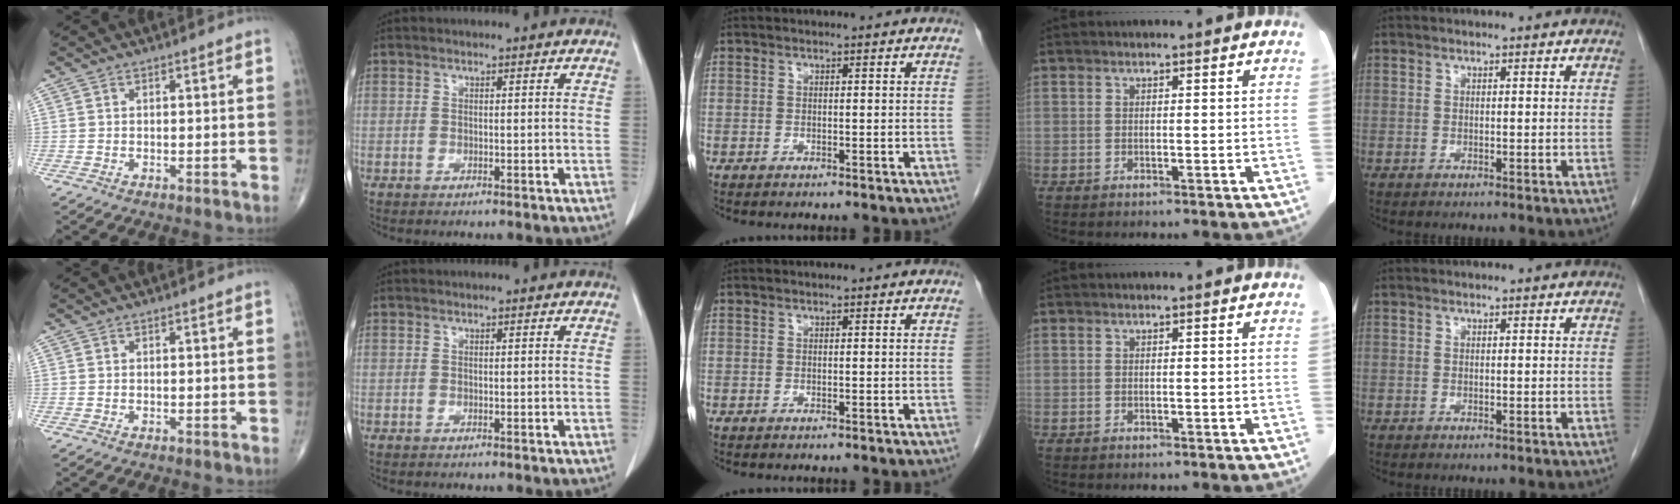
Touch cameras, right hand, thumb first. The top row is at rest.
{}